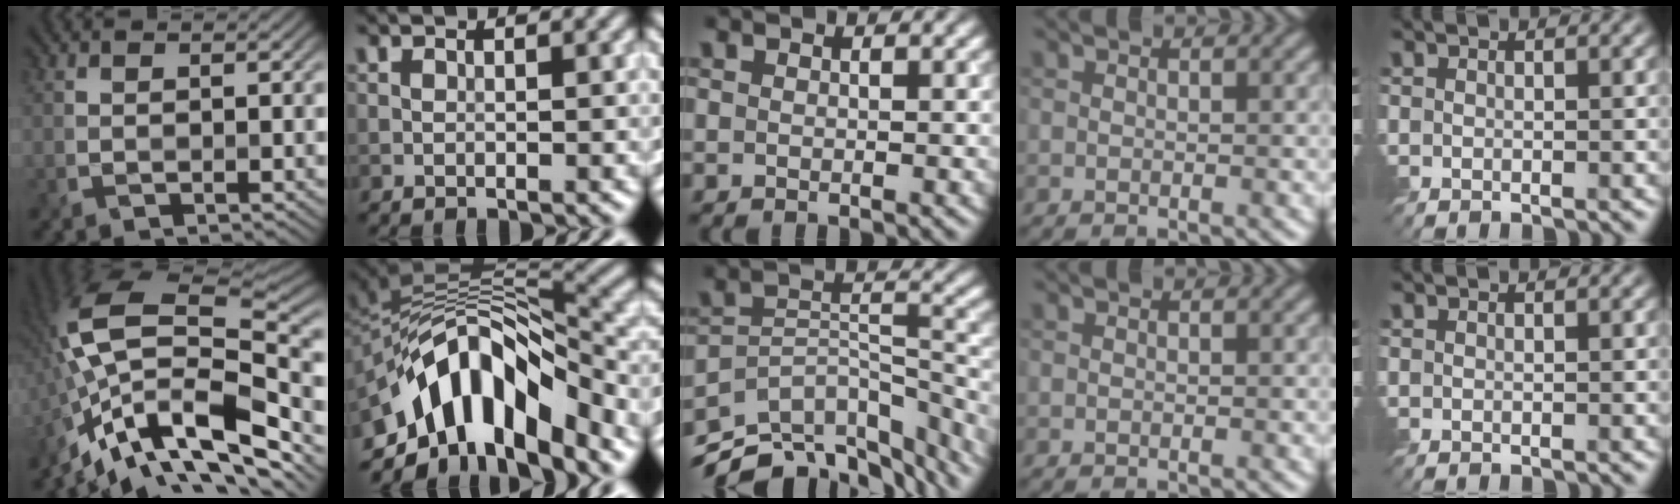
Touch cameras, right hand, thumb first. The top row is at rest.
{"thumb": {"total": 15.5, "force": [-5.8, 7.4, 12.4], "torque": [-0.274, 0.007, -0.110]}, "index": {"total": 12.4, "force": [-5.9, 6.3, 9.0], "torque": [-0.141, 0.012, -0.110]}, "middle": {"total": 13.0, "force": [-10.7, 5.4, 5.0], "torque": [-0.094, 0.008, -0.153]}}